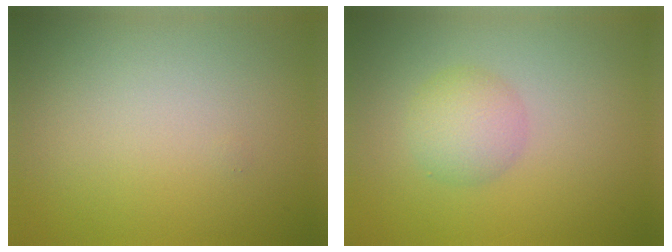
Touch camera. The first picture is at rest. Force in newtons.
{"total": 2.8, "press": 2.8, "slide": 0.0}